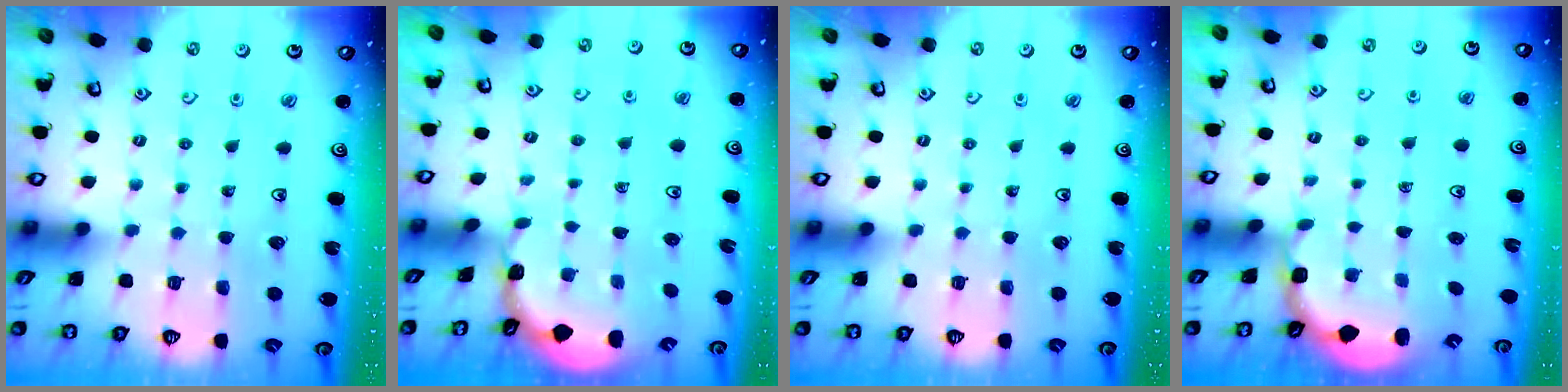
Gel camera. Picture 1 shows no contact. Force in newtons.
{"total": 0.7, "press": 0.7, "slide": 0.1}
{"total": 0.0}
{"total": 2.7, "press": 2.0, "slide": 1.7}